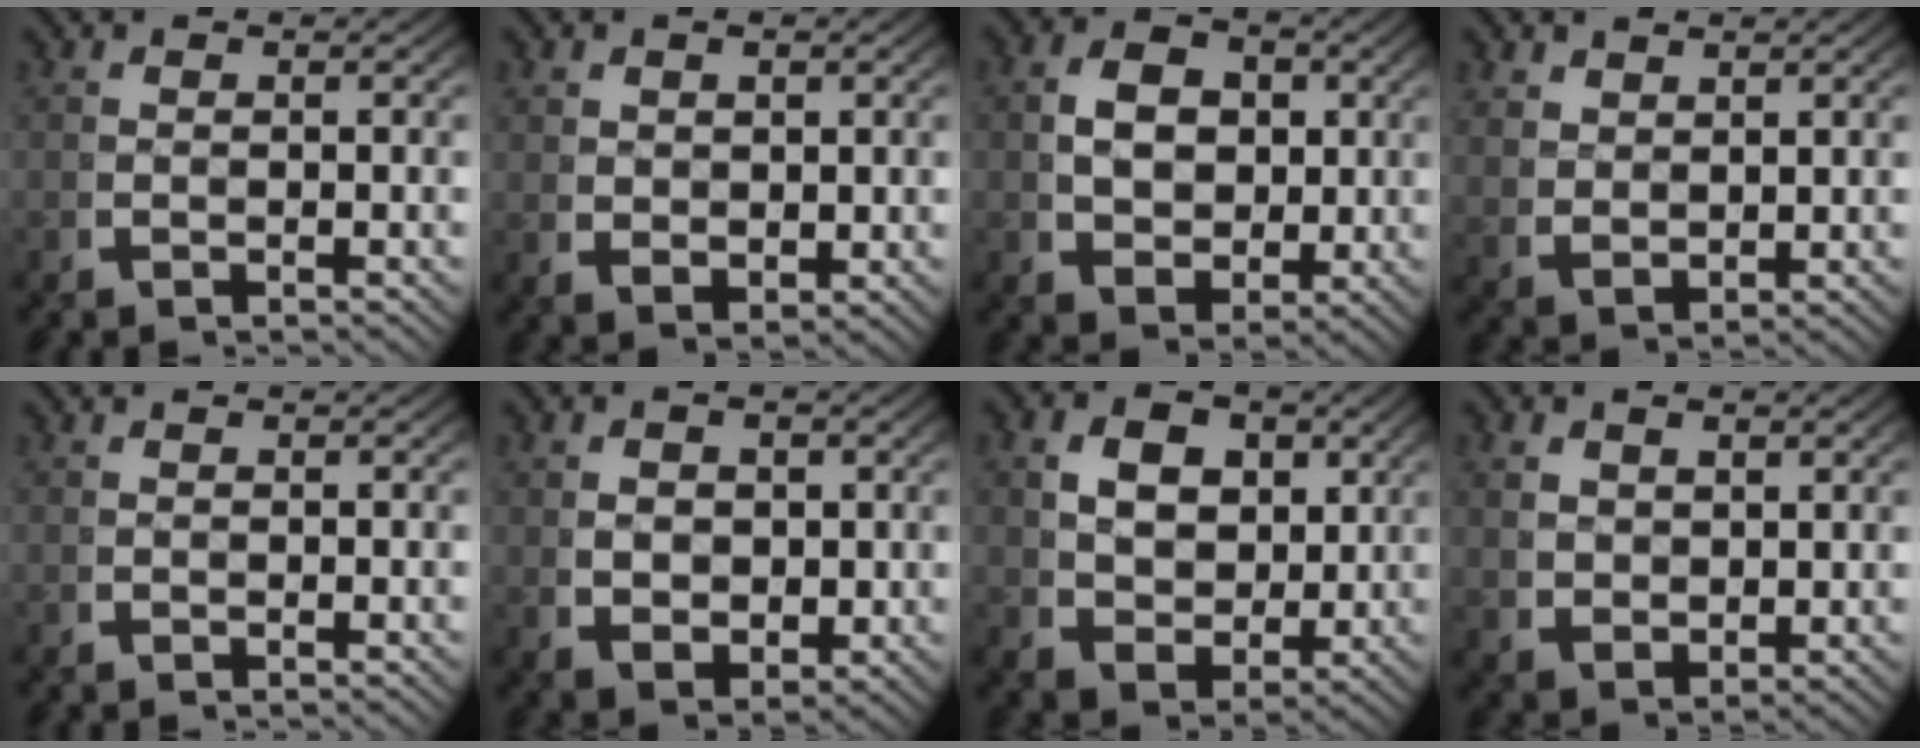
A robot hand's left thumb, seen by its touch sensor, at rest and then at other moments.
{"total": 2.7, "force": [0.7, 1.8, 1.8], "torque": [-0.034, -0.012, 0.028]}
{"total": 6.8, "force": [0.8, 5.1, 4.5], "torque": [-0.081, -0.025, 0.026]}
{"total": 2.4, "force": [1.6, 1.3, 1.2], "torque": [-0.028, -0.010, 0.047]}
{"total": 0.0}
{"total": 5.0, "force": [0.1, 3.7, 3.4], "torque": [-0.068, -0.026, 0.019]}
{"total": 7.4, "force": [1.2, 5.5, 4.8], "torque": [-0.089, -0.031, 0.028]}
{"total": 3.3, "force": [1.0, 2.3, 2.1], "torque": [-0.050, -0.016, 0.036]}